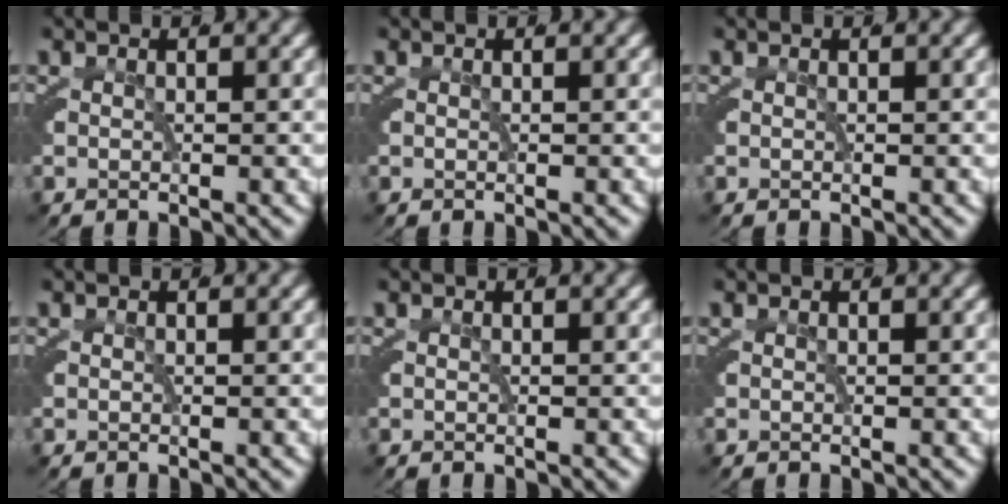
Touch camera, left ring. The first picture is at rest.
{"total": 0.0}
{"total": 0.0}
{"total": 0.0}
{"total": 0.0}
{"total": 0.0}